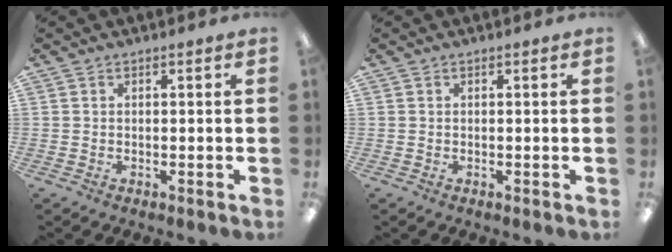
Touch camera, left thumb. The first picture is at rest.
{"total": 0.0}